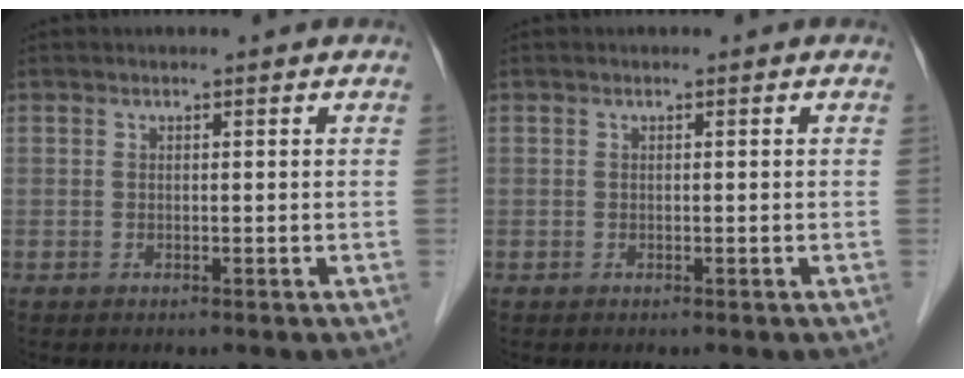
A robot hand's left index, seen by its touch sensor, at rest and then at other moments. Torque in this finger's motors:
{"motor_torque": [0.01, -0.01, -0.02, 0.00]}